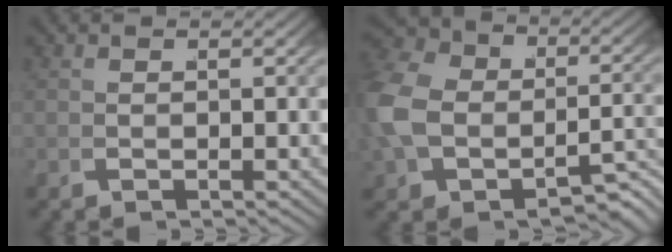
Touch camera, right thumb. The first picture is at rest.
{"total": 8.3, "force": [-1.5, 6.2, 5.2], "torque": [-0.132, -0.024, -0.009]}